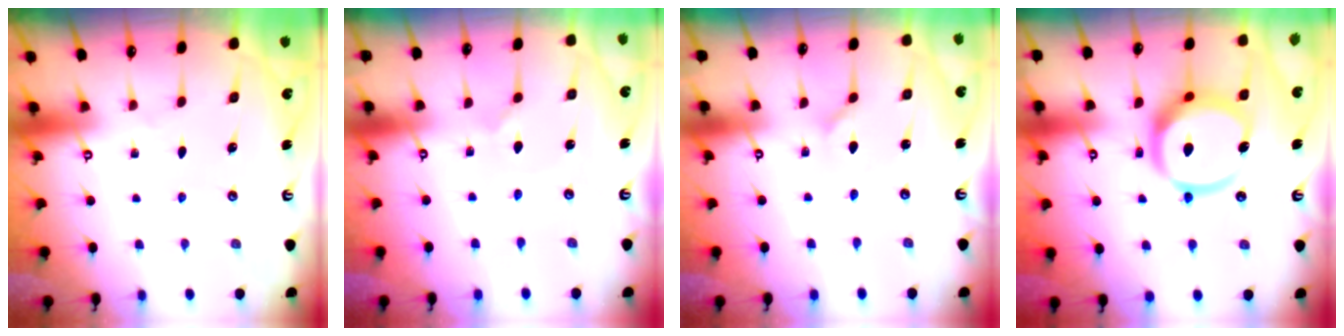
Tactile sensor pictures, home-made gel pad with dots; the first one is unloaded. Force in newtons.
{"total": 2.2, "press": 2.2, "slide": 0.1}
{"total": 2.1, "press": 2.1, "slide": 0.2}
{"total": 14.5, "press": 14.3, "slide": 1.9}